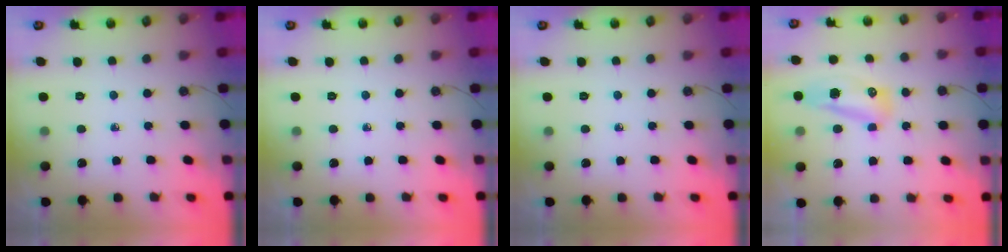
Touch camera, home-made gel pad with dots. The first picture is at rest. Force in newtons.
{"total": 0.0}
{"total": 0.0}
{"total": 17.6, "press": 11.8, "slide": 13.1}